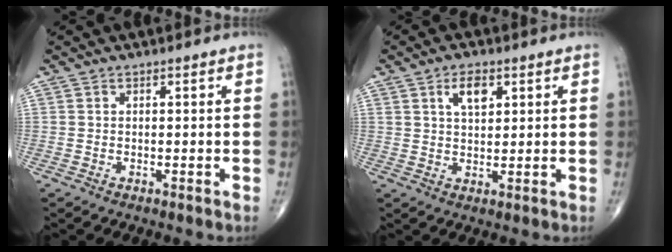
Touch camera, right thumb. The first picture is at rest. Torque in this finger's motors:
{"motor_torque": [0.59, 0.72, 0.50, 0.23, 0.00]}